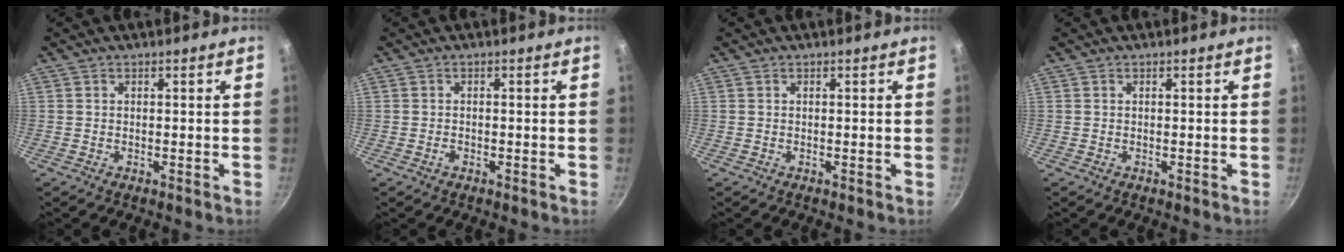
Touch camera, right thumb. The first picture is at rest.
{"total": 0.9, "force": [-0.5, 0.5, 0.5], "torque": [-0.011, 0.004, -0.011]}
{"total": 0.0}
{"total": 0.0}